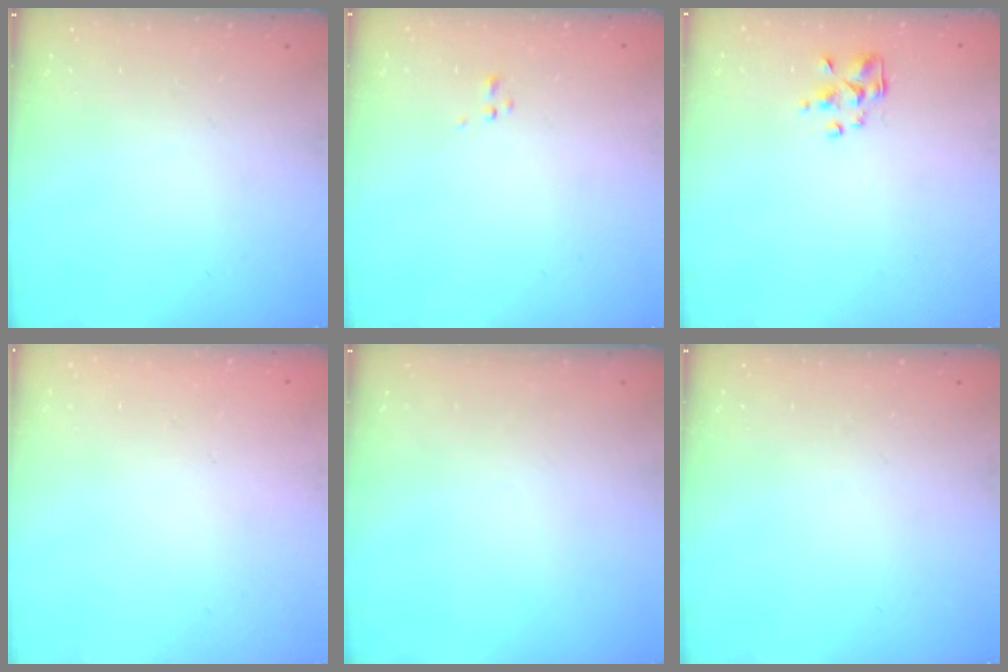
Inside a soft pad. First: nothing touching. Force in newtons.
{"total": 0.0}
{"total": 2.4, "press": 2.3, "slide": 0.6}
{"total": 1.7, "press": 1.7, "slide": 0.2}
{"total": 0.0}
{"total": 0.0}